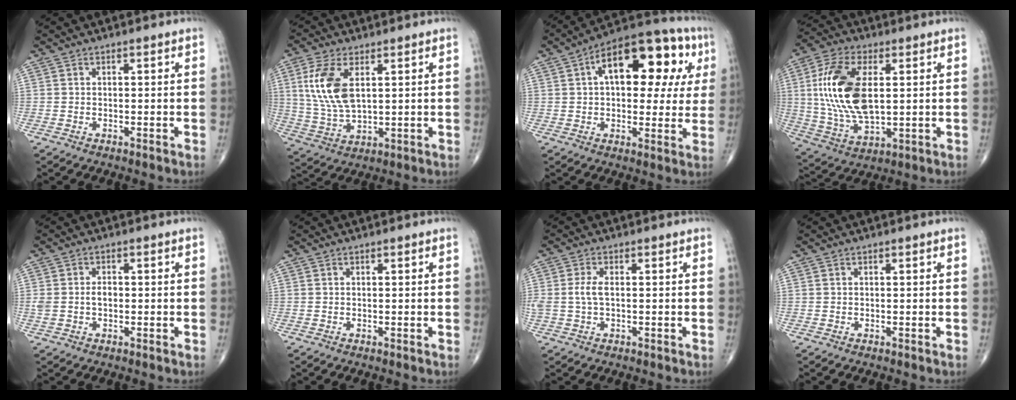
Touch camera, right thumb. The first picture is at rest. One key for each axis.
{"total": 11.2, "fx": 3.3, "fy": 5.5, "fz": 9.1, "tx": -0.193, "ty": -0.010, "tz": 0.072}
{"total": 20.8, "fx": 6.1, "fy": 10.6, "fz": 16.8, "tx": -0.193, "ty": 0.031, "tz": 0.077}
{"total": 17.6, "fx": 2.8, "fy": 9.0, "fz": 14.9, "tx": -0.296, "ty": -0.007, "tz": 0.056}
{"total": 3.1, "fx": -0.1, "fy": 2.1, "fz": 2.3, "tx": -0.051, "ty": 0.011, "tz": 0.001}
{"total": 0.0}
{"total": 3.1, "fx": 0.1, "fy": 1.4, "fz": 2.7, "tx": -0.072, "ty": 0.003, "tz": 0.003}
{"total": 0.0}